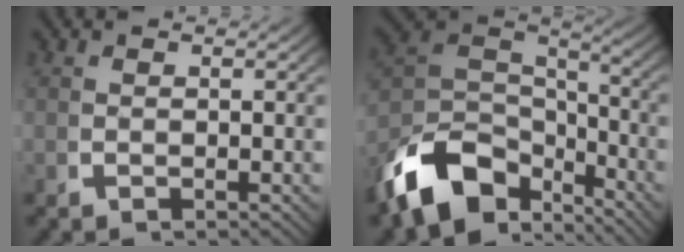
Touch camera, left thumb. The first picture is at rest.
{"total": 12.1, "force": [-3.6, 8.1, 8.3], "torque": [-0.188, -0.035, -0.046]}